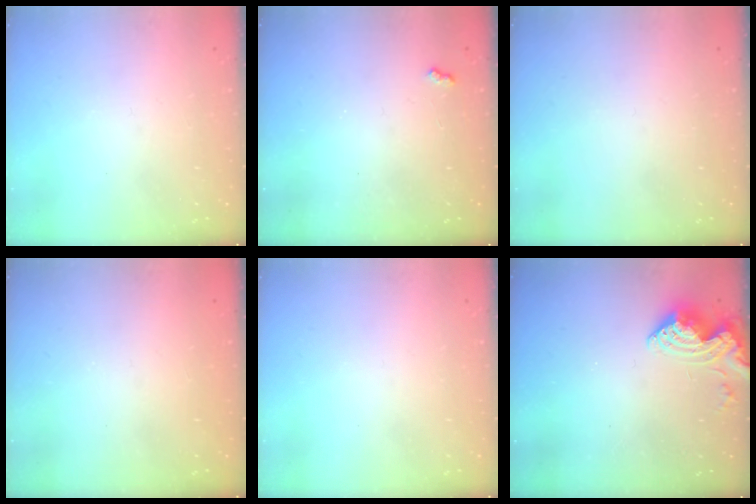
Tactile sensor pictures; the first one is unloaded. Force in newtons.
{"total": 4.1, "press": 4.0, "slide": 0.6}
{"total": 0.0}
{"total": 1.1, "press": 1.0, "slide": 0.1}
{"total": 0.0}
{"total": 9.7, "press": 9.7, "slide": 1.2}